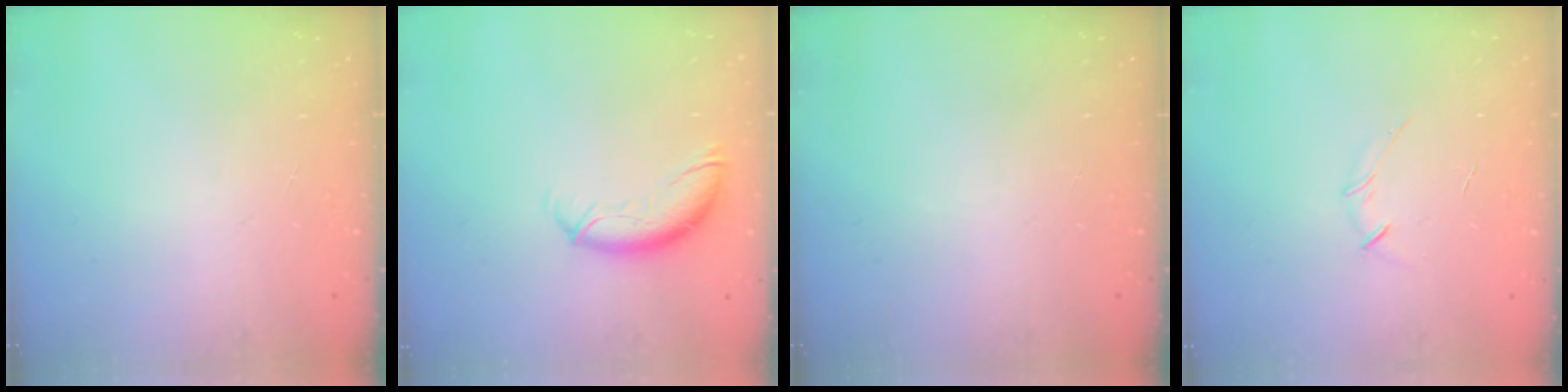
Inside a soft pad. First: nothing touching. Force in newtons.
{"total": 10.5, "press": 10.5, "slide": 0.7}
{"total": 0.0}
{"total": 3.5, "press": 3.3, "slide": 1.0}